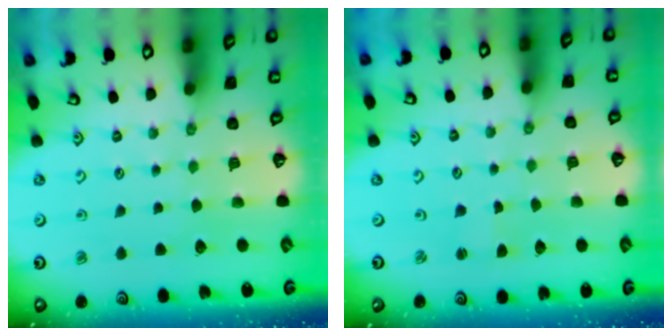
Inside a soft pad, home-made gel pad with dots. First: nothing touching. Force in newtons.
{"total": 0.9, "press": 0.9, "slide": 0.2}